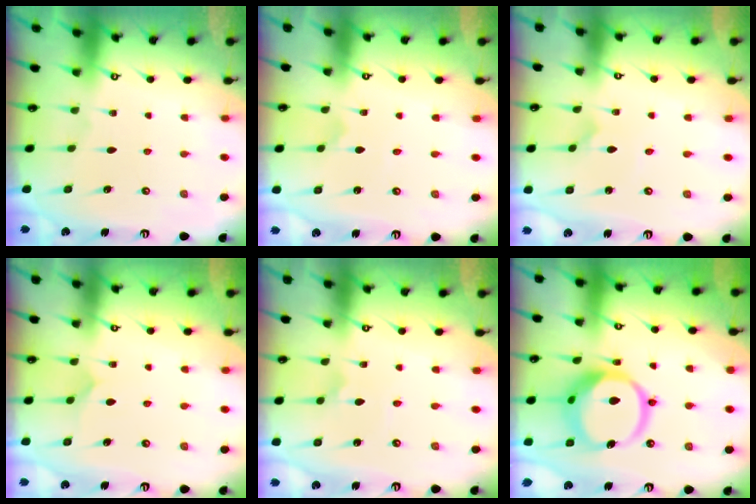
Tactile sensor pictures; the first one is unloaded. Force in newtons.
{"total": 0.0}
{"total": 0.7, "press": 0.7, "slide": 0.1}
{"total": 4.3, "press": 4.3, "slide": 0.3}
{"total": 2.4, "press": 2.4, "slide": 0.5}
{"total": 15.8, "press": 15.7, "slide": 1.8}